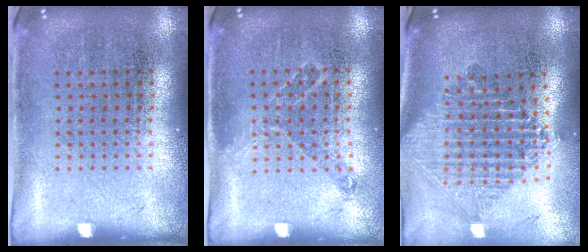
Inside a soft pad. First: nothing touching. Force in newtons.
{"total": 0.8, "press": 0.8, "slide": 0.3}
{"total": 2.2, "press": 1.7, "slide": 1.4}